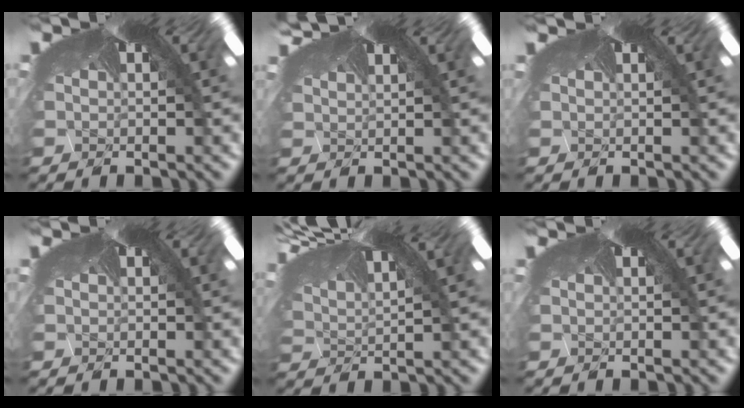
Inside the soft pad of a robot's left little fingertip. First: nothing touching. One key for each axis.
{"total": 1.0, "fx": 0.6, "fy": 0.7, "fz": 0.4, "tx": -0.031, "ty": 0.004, "tz": 0.010}
{"total": 0.6, "fx": -0.1, "fy": -0.2, "fz": -0.6, "tx": 0.007, "ty": -0.004, "tz": 0.002}
{"total": 0.0}
{"total": 1.5, "fx": -0.4, "fy": -0.1, "fz": 1.4, "tx": -0.034, "ty": 0.003, "tz": 0.011}
{"total": 0.0}